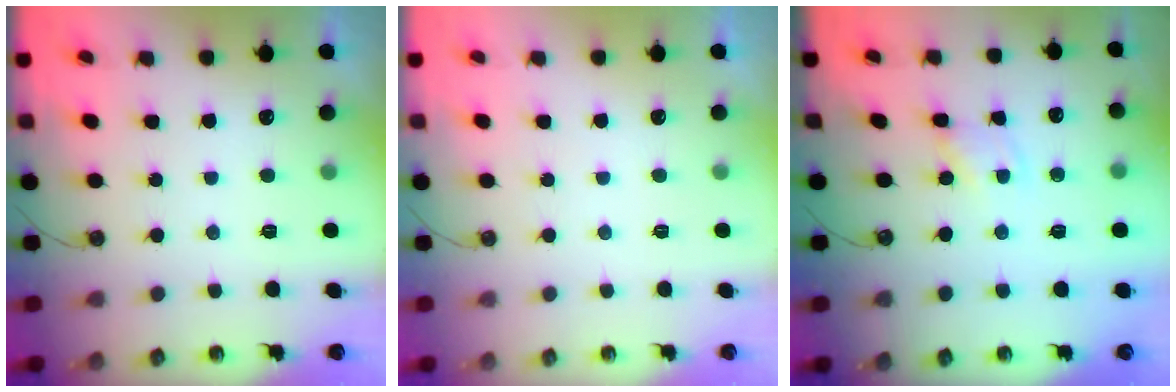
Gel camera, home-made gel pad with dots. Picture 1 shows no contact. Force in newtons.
{"total": 0.0}
{"total": 1.2, "press": 1.2, "slide": 0.1}